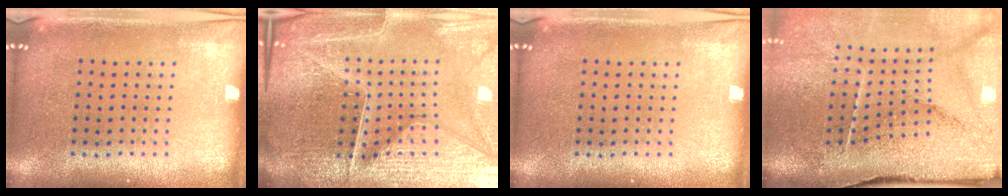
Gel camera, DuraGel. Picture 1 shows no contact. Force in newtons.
{"total": 6.5, "press": 5.9, "slide": 2.8}
{"total": 0.0}
{"total": 4.9, "press": 3.9, "slide": 3.0}